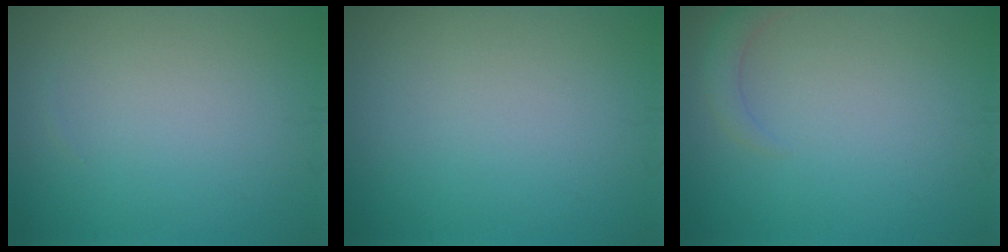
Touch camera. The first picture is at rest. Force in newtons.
{"total": 0.0}
{"total": 1.5, "press": 1.4, "slide": 0.2}